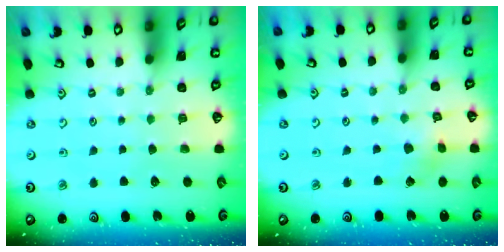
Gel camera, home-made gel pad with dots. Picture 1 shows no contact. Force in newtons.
{"total": 2.5, "press": 2.5, "slide": 0.3}